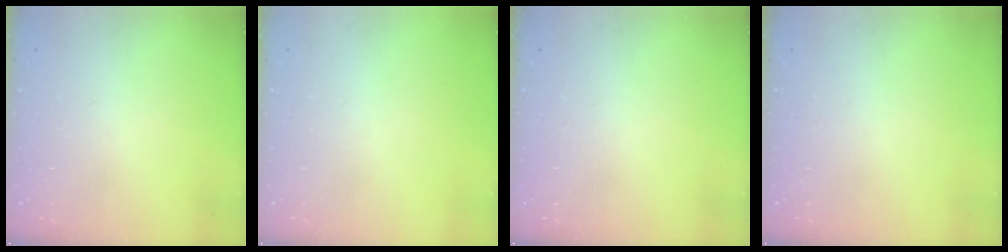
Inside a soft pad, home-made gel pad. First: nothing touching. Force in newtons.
{"total": 0.0}
{"total": 0.0}
{"total": 0.0}